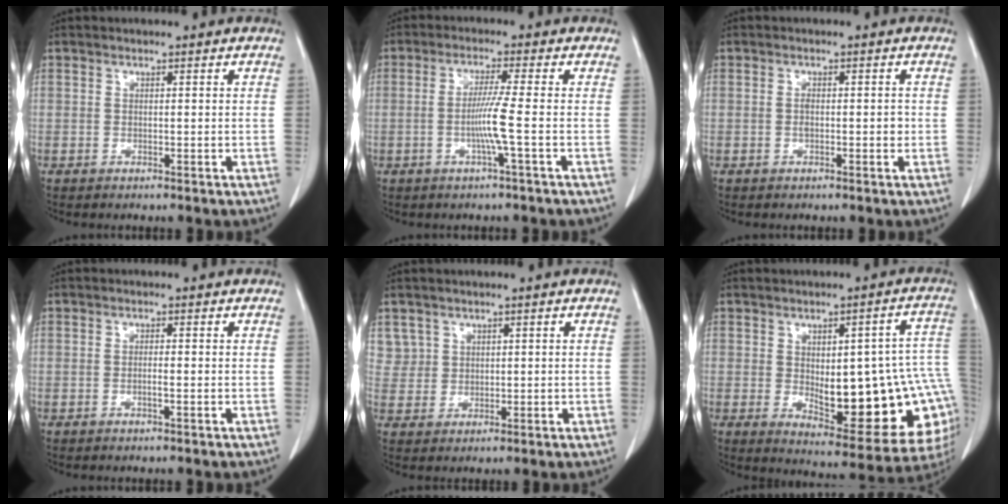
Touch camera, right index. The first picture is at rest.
{"total": 5.0, "force": [-1.2, -1.3, 4.7], "torque": [-0.093, -0.004, -0.024]}
{"total": 2.1, "force": [-0.2, 0.9, 1.9], "torque": [-0.032, 0.001, -0.002]}
{"total": 1.1, "force": [-0.3, 0.0, 1.0], "torque": [-0.018, 0.000, -0.006]}
{"total": 3.5, "force": [1.9, 3.0, -0.2], "torque": [0.018, 0.006, 0.036]}
{"total": 21.3, "force": [-1.9, 6.9, 20.1], "torque": [-0.187, 0.023, 0.005]}